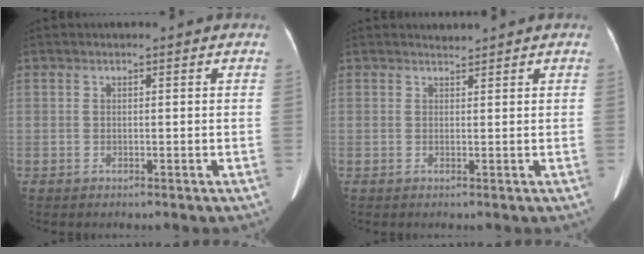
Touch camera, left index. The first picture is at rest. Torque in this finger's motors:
{"motor_torque": [0.24, -0.56, 0.03, 0.01]}